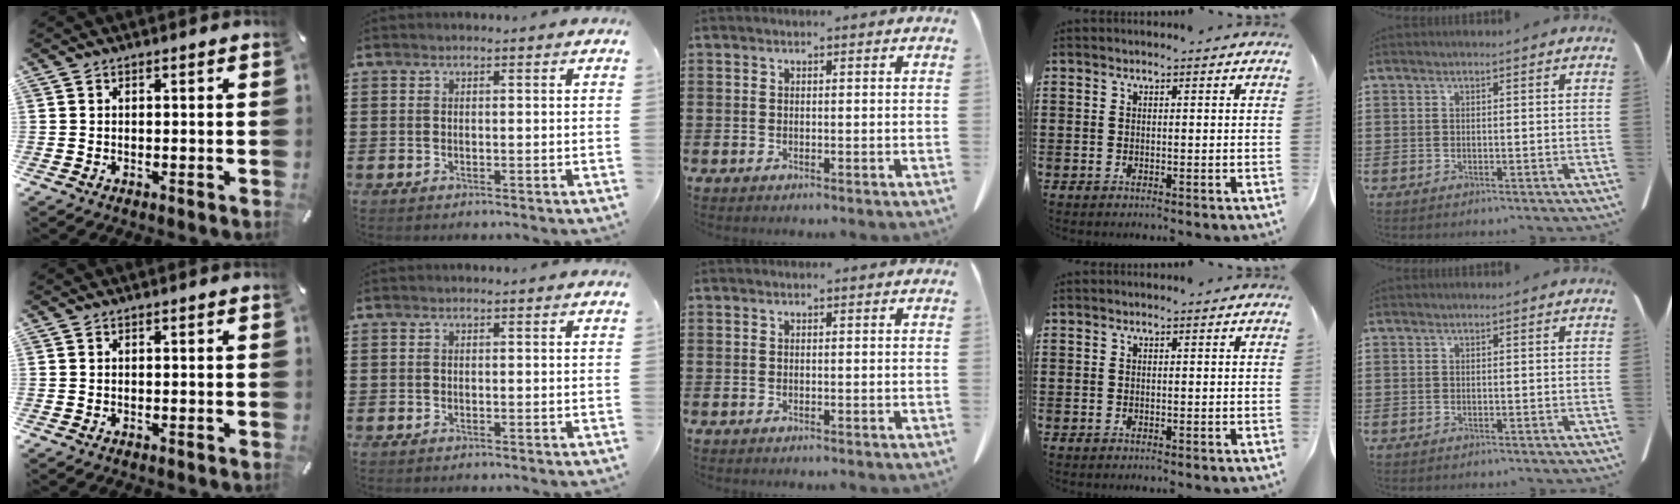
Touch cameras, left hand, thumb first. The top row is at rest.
{}